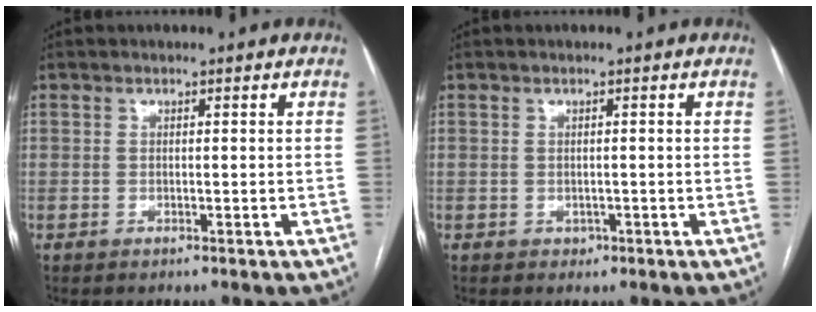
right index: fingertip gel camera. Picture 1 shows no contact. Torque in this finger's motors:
{"motor_torque": [-0.06, 0.00, 0.07, 0.01]}